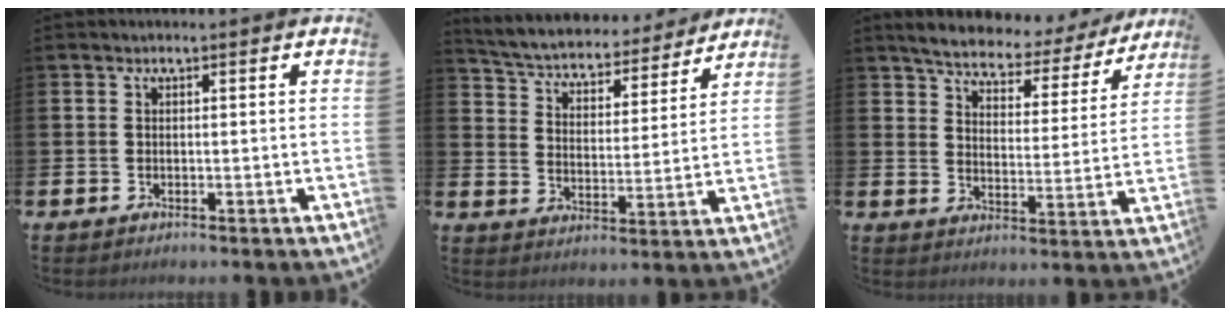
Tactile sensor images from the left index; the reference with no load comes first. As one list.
[{"total": 5.2, "force": [4.9, 1.3, 1.0], "torque": [-0.048, -0.045, 0.079]}, {"total": 5.4, "force": [5.1, 1.1, 1.2], "torque": [-0.052, -0.039, 0.083]}]